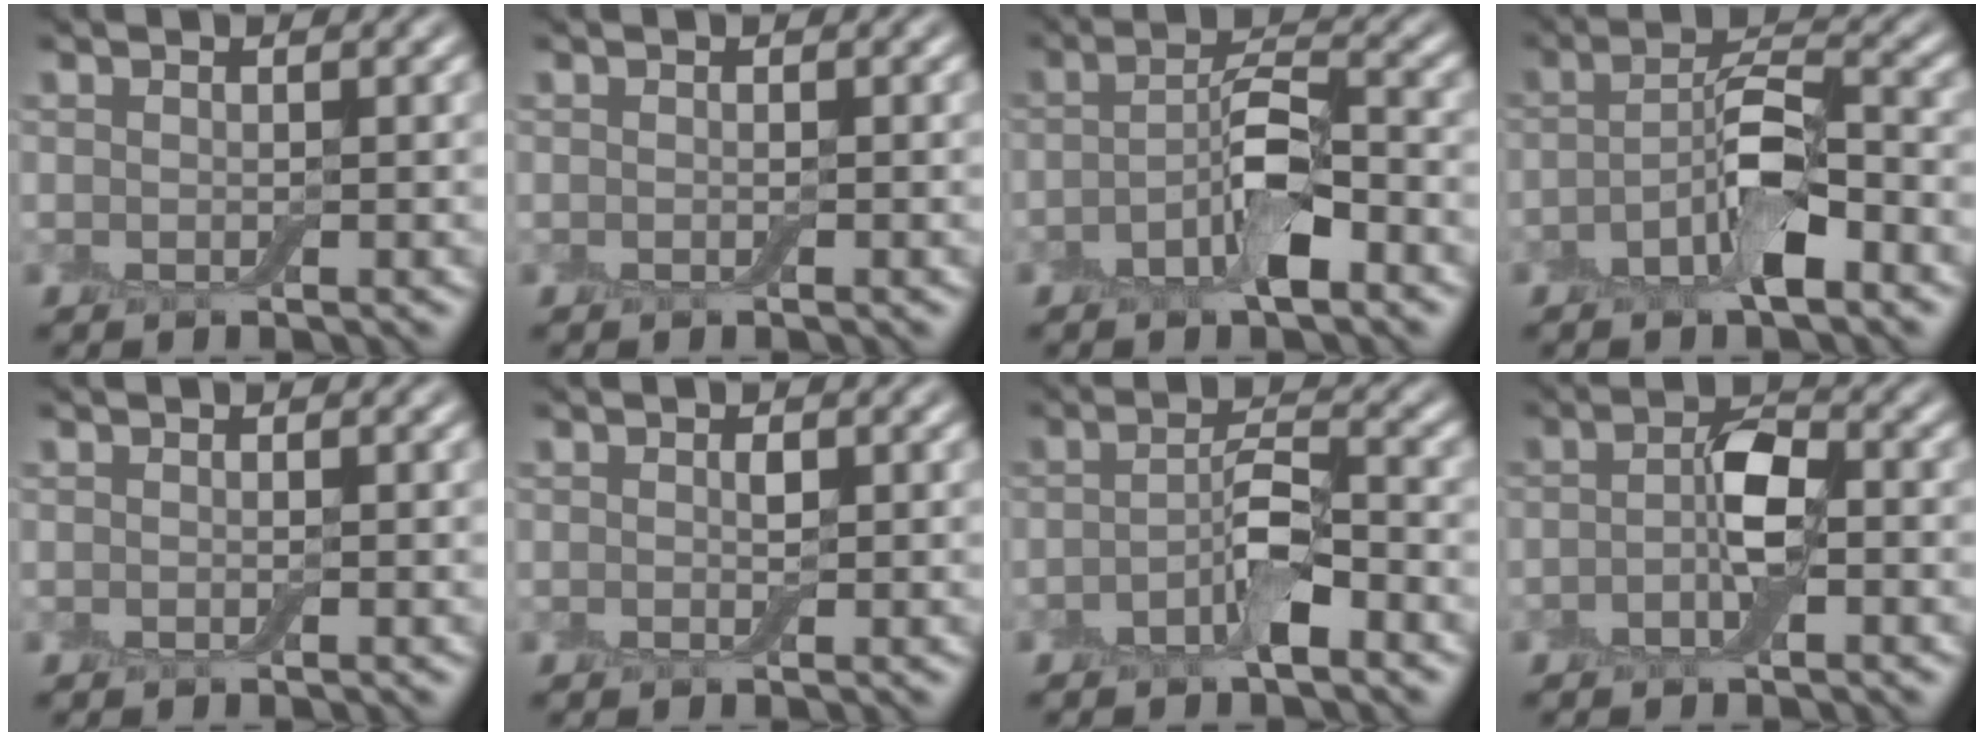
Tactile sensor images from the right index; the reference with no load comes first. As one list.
[{"total": 0.0}, {"total": 5.3, "force": [-2.1, 1.8, 4.4], "torque": [-0.081, 0.007, -0.045]}, {"total": 5.9, "force": [-2.4, 2.0, 5.0], "torque": [-0.090, 0.008, -0.051]}, {"total": 0.0}, {"total": 0.7, "force": [0.1, 0.2, 0.6], "torque": [-0.011, -0.001, 0.000]}, {"total": 4.0, "force": [-1.8, 1.3, 3.3], "torque": [-0.060, 0.008, -0.040]}, {"total": 3.4, "force": [-0.8, 1.2, 3.1], "torque": [-0.055, 0.008, -0.021]}]